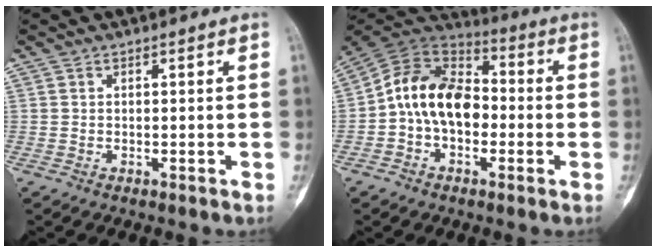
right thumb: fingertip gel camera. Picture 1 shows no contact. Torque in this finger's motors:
{"motor_torque": [-0.81, 1.24, 1.33, -0.27, 0.03]}